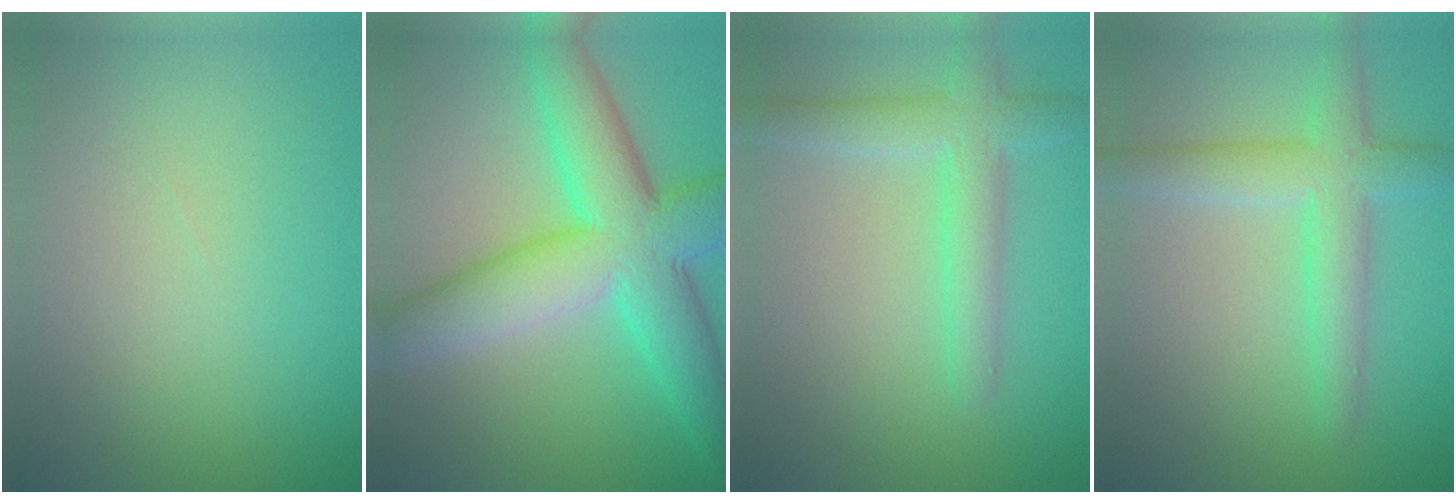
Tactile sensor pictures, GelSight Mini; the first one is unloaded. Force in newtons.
{"total": 10.8, "press": 10.8, "slide": 0.1}
{"total": 2.9, "press": 2.9, "slide": 0.1}
{"total": 4.6, "press": 4.6, "slide": 0.2}